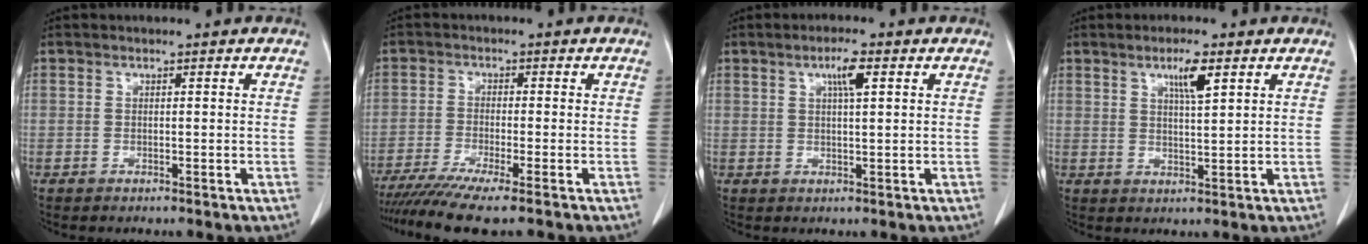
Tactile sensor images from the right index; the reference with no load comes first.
{"total": 8.5, "force": [-6.8, -0.7, 5.1], "torque": [-0.078, -0.019, -0.110]}
{"total": 3.5, "force": [1.5, 0.4, 3.2], "torque": [-0.057, 0.001, 0.024]}
{"total": 4.4, "force": [2.3, 0.4, 3.7], "torque": [-0.064, -0.003, 0.039]}